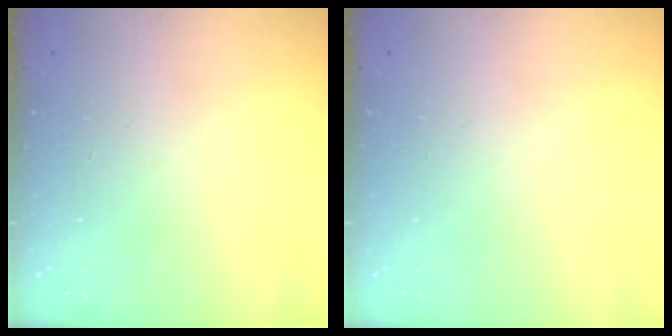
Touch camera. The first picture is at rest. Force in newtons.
{"total": 0.0}